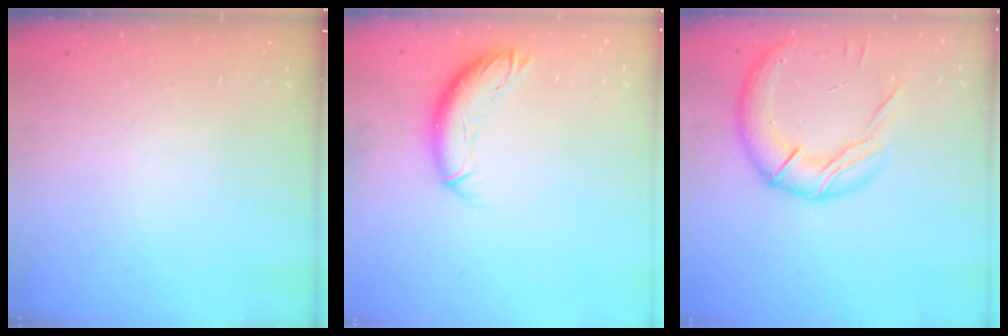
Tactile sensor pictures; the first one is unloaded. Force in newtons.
{"total": 10.3, "press": 10.2, "slide": 1.2}
{"total": 17.8, "press": 17.7, "slide": 2.4}